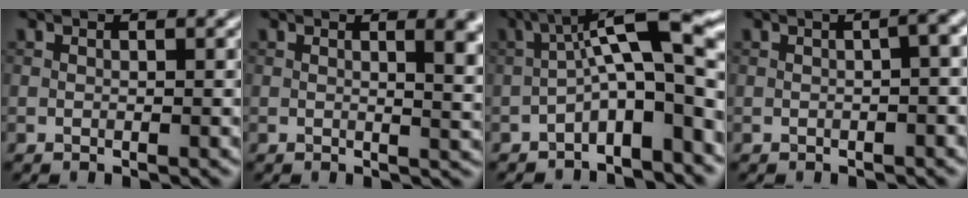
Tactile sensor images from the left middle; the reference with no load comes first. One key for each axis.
{"total": 3.9, "fx": 0.8, "fy": 1.2, "fz": 3.7, "tx": -0.038, "ty": 0.007, "tz": 0.009}
{"total": 9.6, "fx": -2.5, "fy": 2.6, "fz": 8.9, "tx": -0.132, "ty": 0.034, "tz": -0.048}
{"total": 3.1, "fx": -0.2, "fy": 1.0, "fz": 2.9, "tx": -0.033, "ty": 0.011, "tz": -0.007}